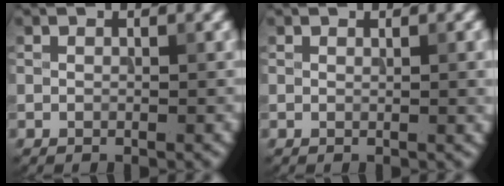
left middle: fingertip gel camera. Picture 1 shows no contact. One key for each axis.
{"total": 1.4, "fx": -0.1, "fy": 0.5, "fz": 1.3, "tx": -0.021, "ty": -0.004, "tz": -0.002}